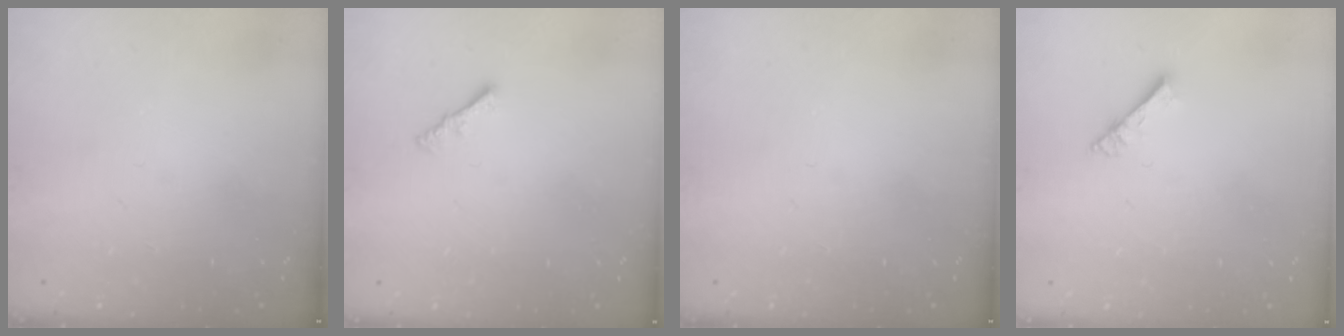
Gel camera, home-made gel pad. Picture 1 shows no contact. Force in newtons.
{"total": 1.6, "press": 1.5, "slide": 0.5}
{"total": 0.0}
{"total": 2.9, "press": 2.9, "slide": 0.3}